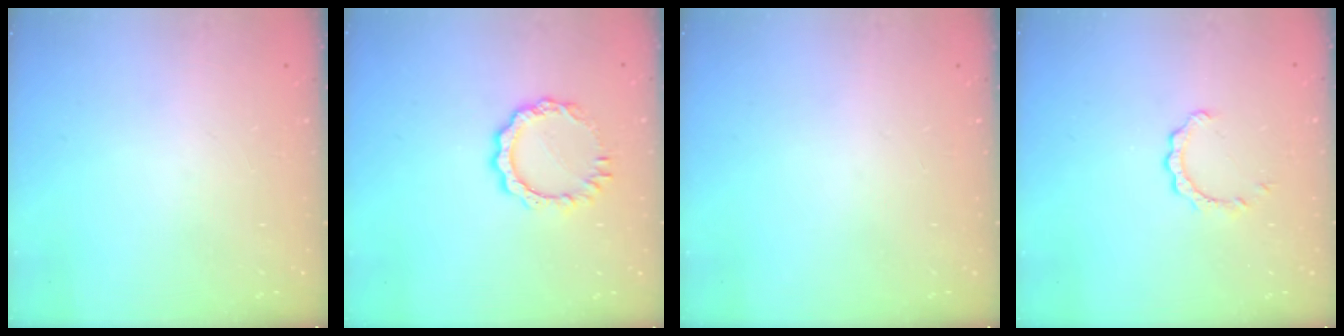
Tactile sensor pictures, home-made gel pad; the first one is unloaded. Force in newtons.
{"total": 7.2, "press": 7.2, "slide": 0.5}
{"total": 0.0}
{"total": 2.1, "press": 2.1, "slide": 0.2}